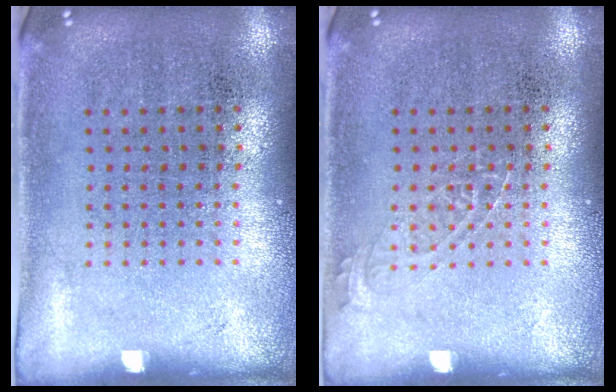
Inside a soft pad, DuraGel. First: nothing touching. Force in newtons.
{"total": 1.0, "press": 1.0, "slide": 0.1}